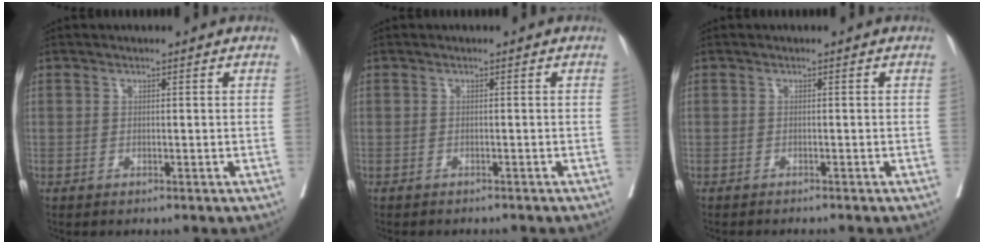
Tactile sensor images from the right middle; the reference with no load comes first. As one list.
[{"total": 3.8, "force": [-3.4, 0.8, 1.4], "torque": [-0.016, -0.003, -0.042]}, {"total": 3.2, "force": [-2.9, 0.0, 1.3], "torque": [-0.011, -0.002, -0.039]}]